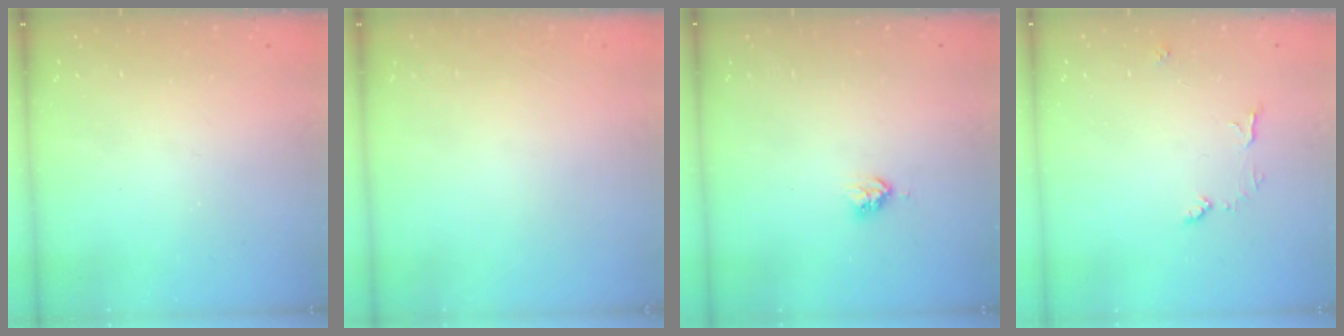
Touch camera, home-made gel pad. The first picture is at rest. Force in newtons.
{"total": 0.0}
{"total": 4.0, "press": 3.9, "slide": 0.4}
{"total": 6.8, "press": 6.8, "slide": 0.4}